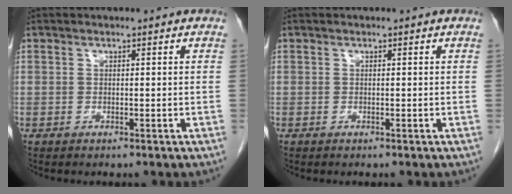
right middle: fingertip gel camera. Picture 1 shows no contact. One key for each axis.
{"total": 0.0}